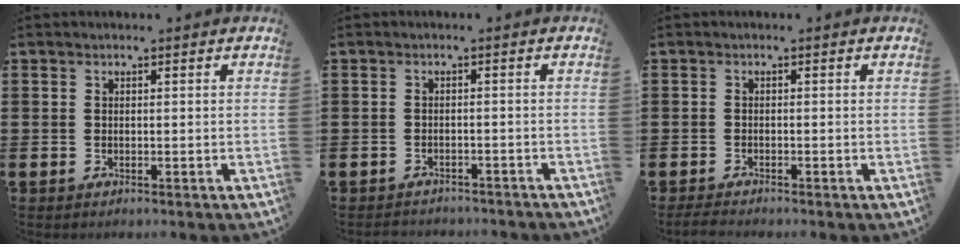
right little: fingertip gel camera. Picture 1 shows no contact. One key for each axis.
{"total": 1.4, "fx": -1.4, "fy": 0.0, "fz": -0.2, "tx": -0.002, "ty": 0.003, "tz": -0.031}
{"total": 0.8, "fx": -0.5, "fy": 0.2, "fz": 0.6, "tx": -0.012, "ty": 0.002, "tz": -0.010}